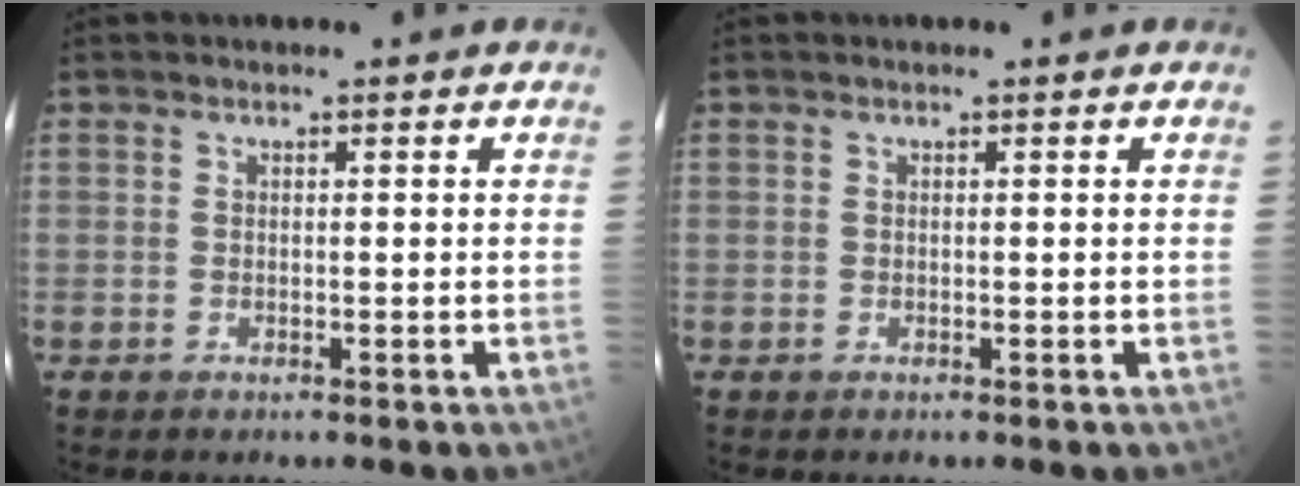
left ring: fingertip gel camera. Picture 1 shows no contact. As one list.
[{"total": 0.0}]